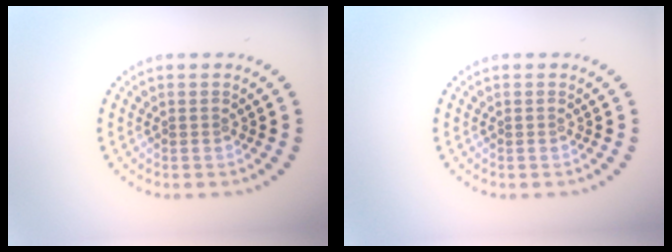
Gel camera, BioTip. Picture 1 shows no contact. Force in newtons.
{"total": 0.0}